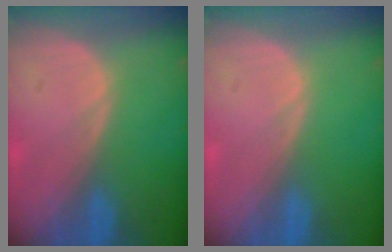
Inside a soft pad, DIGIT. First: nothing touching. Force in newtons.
{"total": 0.0}